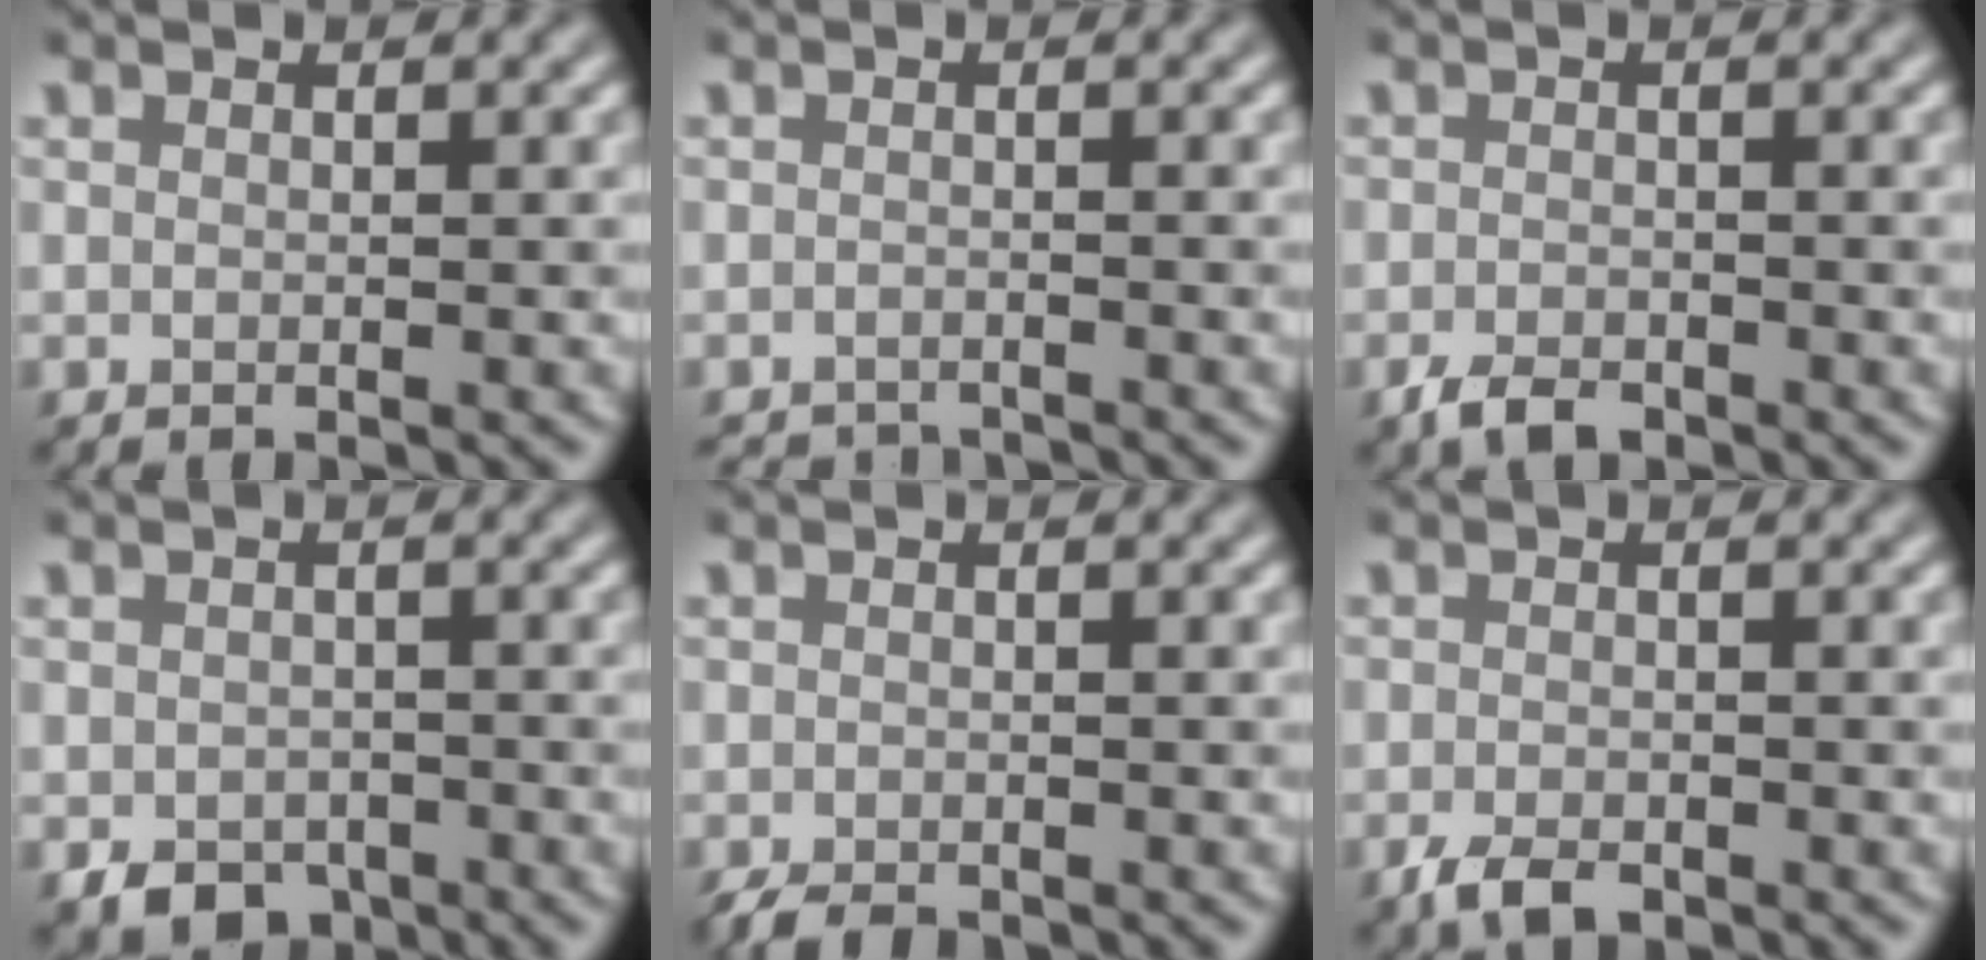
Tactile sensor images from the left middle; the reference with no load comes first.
{"total": 3.4, "force": [-3.3, 0.4, 0.4], "torque": [-0.009, -0.009, -0.051]}
{"total": 2.1, "force": [-1.5, 1.0, 1.1], "torque": [-0.024, -0.002, -0.030]}
{"total": 3.0, "force": [-1.6, 2.2, 1.4], "torque": [-0.019, -0.009, -0.030]}
{"total": 1.9, "force": [-1.7, 0.5, 0.7], "torque": [-0.011, -0.003, -0.029]}
{"total": 2.3, "force": [-1.5, 1.1, 1.4], "torque": [-0.030, -0.005, -0.029]}